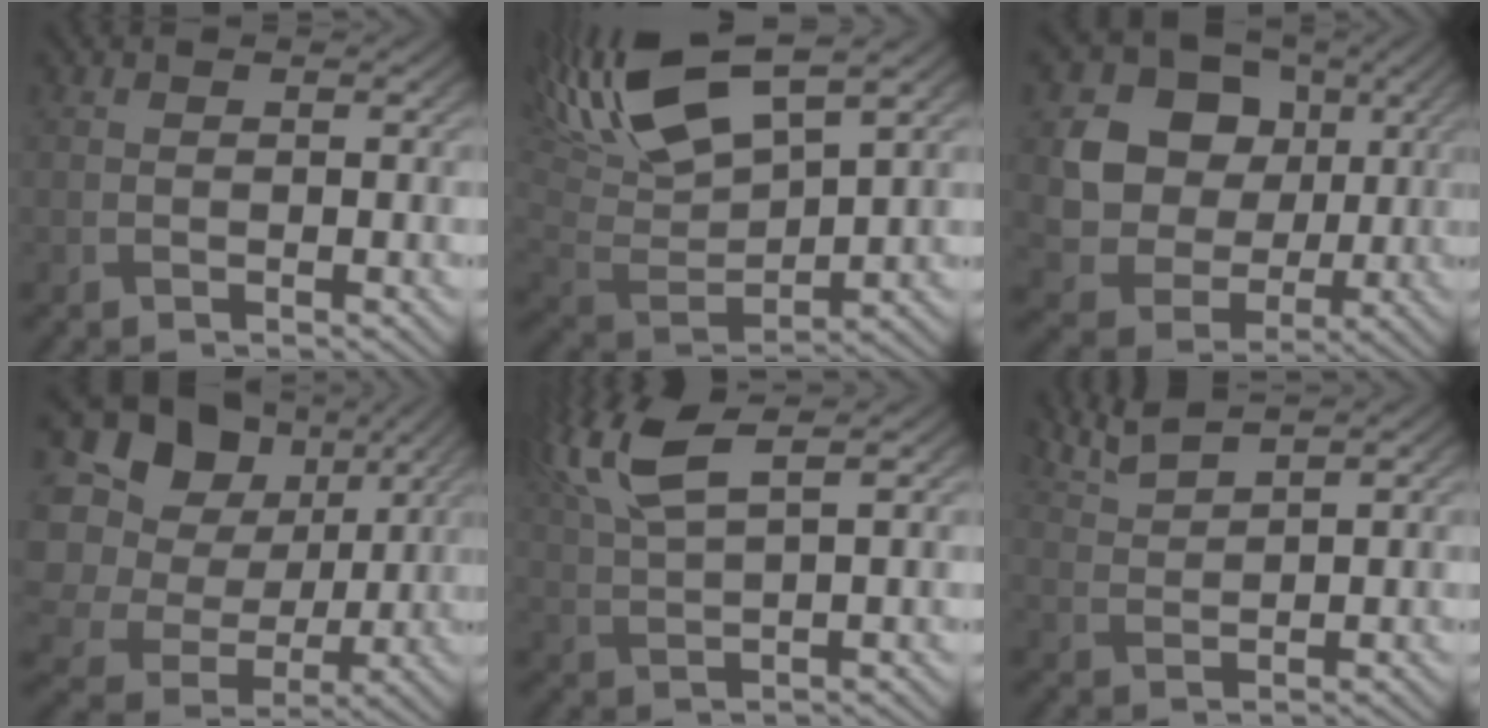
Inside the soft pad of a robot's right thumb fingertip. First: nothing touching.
{"total": 15.2, "force": [8.1, 5.6, 11.6], "torque": [-0.276, 0.021, 0.157]}
{"total": 11.1, "force": [1.8, 9.6, 5.3], "torque": [-0.115, -0.006, 0.026]}
{"total": 18.8, "force": [3.1, 16.2, 9.1], "torque": [-0.285, 0.013, 0.070]}
{"total": 8.4, "force": [4.7, 2.2, 6.6], "torque": [-0.158, 0.026, 0.099]}
{"total": 4.4, "force": [3.6, 0.7, 2.5], "torque": [-0.051, 0.011, 0.080]}